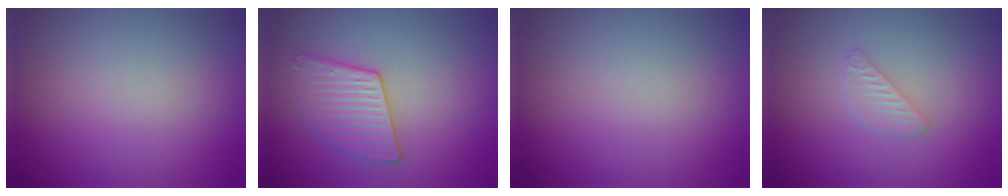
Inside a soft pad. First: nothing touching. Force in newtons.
{"total": 3.0, "press": 2.9, "slide": 0.4}
{"total": 0.0}
{"total": 1.5, "press": 1.5, "slide": 0.2}